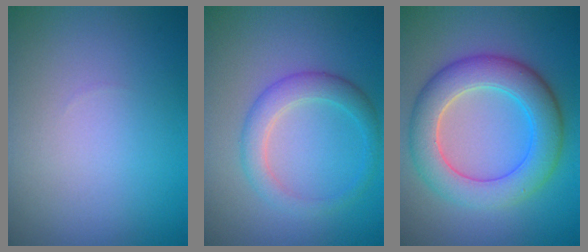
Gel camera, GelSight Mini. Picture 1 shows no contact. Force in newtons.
{"total": 3.0, "press": 3.0, "slide": 0.2}
{"total": 7.0, "press": 7.0, "slide": 0.3}